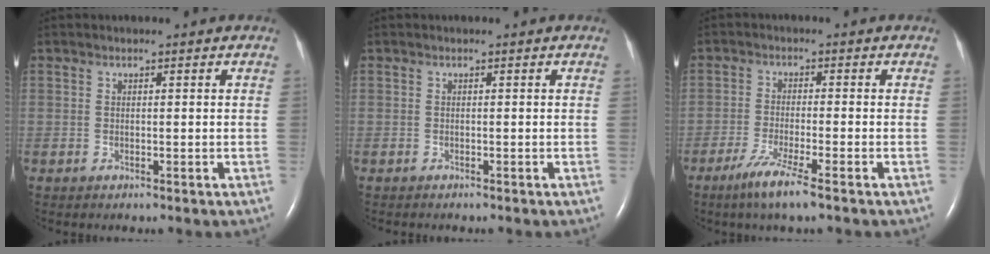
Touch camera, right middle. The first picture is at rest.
{"total": 1.0, "force": [-0.9, 0.2, 0.5], "torque": [-0.010, -0.002, -0.010]}
{"total": 5.7, "force": [-3.7, -0.2, 4.4], "torque": [-0.092, -0.017, -0.072]}